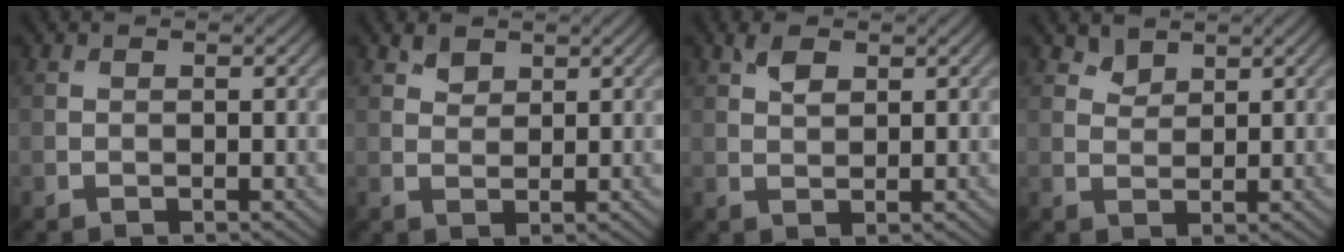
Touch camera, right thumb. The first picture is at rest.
{"total": 1.6, "force": [1.2, 0.9, 0.5], "torque": [-0.012, -0.002, 0.026]}
{"total": 2.2, "force": [1.2, 1.1, 1.4], "torque": [-0.031, 0.002, 0.025]}
{"total": 1.8, "force": [1.5, 0.9, 0.4], "torque": [-0.009, -0.006, 0.034]}